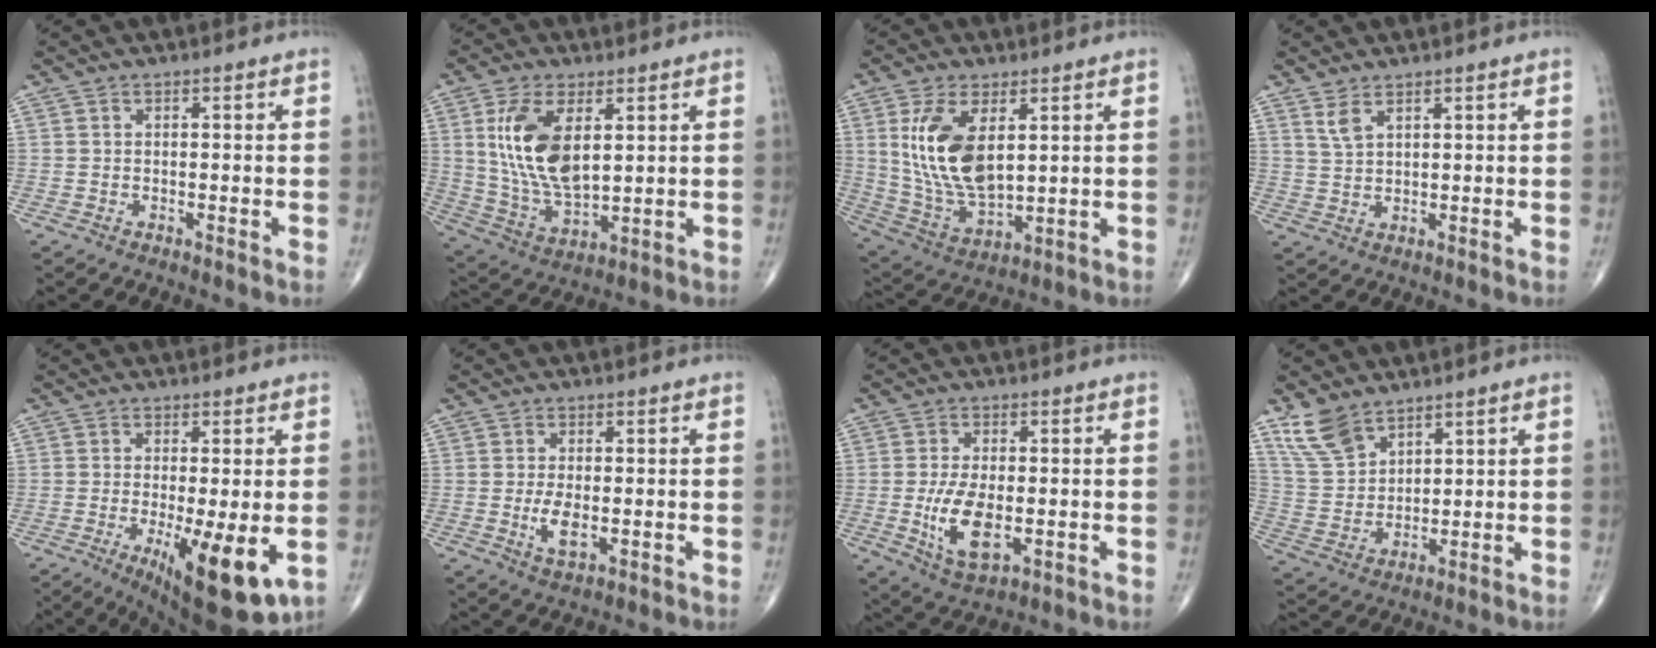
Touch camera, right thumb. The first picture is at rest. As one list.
[{"total": 14.2, "force": [3.8, 7.0, 11.7], "torque": [-0.227, -0.021, 0.083]}, {"total": 14.6, "force": [3.8, 7.4, 12.0], "torque": [-0.233, -0.021, 0.087]}, {"total": 2.9, "force": [2.0, 1.0, 1.9], "torque": [-0.041, -0.008, 0.049]}, {"total": 13.0, "force": [-3.5, 3.6, 12.0], "torque": [-0.177, -0.027, -0.044]}, {"total": 4.3, "force": [-0.6, 1.9, 3.8], "torque": [-0.069, -0.009, -0.007]}, {"total": 9.3, "force": [-1.6, 4.5, 8.0], "torque": [-0.144, -0.012, -0.020]}, {"total": 8.5, "force": [6.3, 4.3, 3.8], "torque": [-0.066, -0.025, 0.139]}]